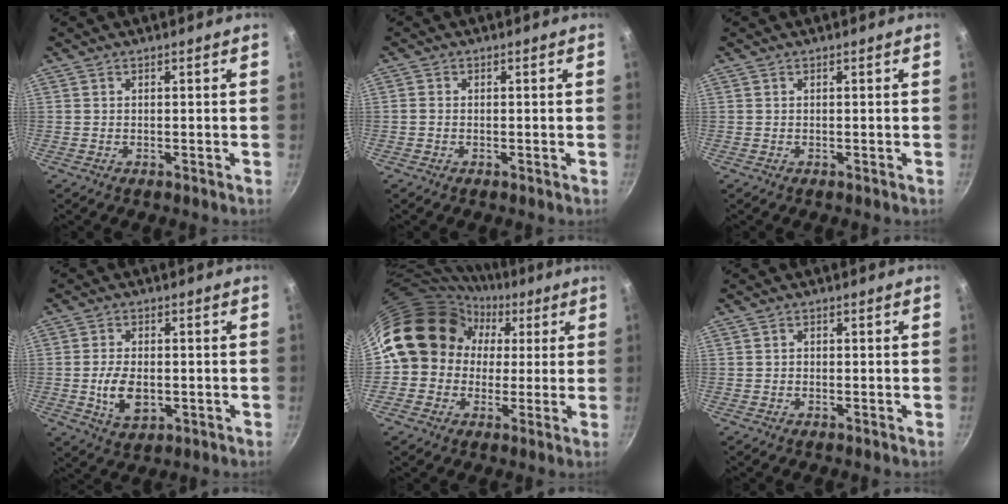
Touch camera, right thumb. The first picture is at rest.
{"total": 1.0, "force": [-0.3, 0.9, 0.5], "torque": [-0.009, 0.004, -0.007]}
{"total": 0.0}
{"total": 7.4, "force": [-1.1, 4.4, 5.8], "torque": [-0.103, 0.000, -0.015]}
{"total": 15.3, "force": [1.7, 13.5, 6.8], "torque": [-0.077, 0.040, 0.015]}
{"total": 0.6, "force": [-0.2, 0.6, 0.3], "torque": [-0.004, 0.003, -0.003]}